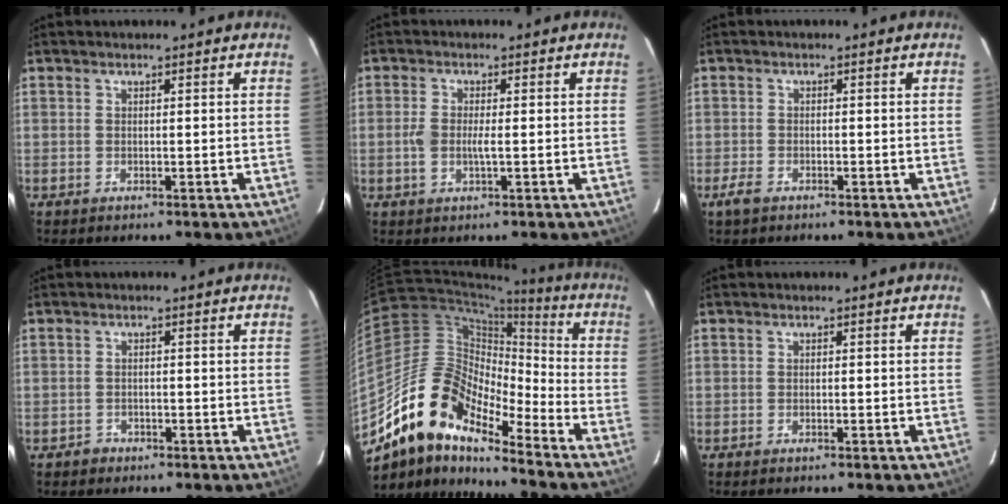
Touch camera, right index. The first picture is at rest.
{"total": 3.3, "force": [-0.5, 1.2, 3.0], "torque": [-0.067, 0.000, -0.009]}
{"total": 2.4, "force": [-1.7, 1.3, 1.1], "torque": [-0.029, -0.002, -0.033]}
{"total": 1.8, "force": [-1.1, 1.4, 0.1], "torque": [-0.004, 0.006, -0.014]}
{"total": 15.8, "force": [-12.5, 5.4, 8.0], "torque": [-0.133, 0.004, -0.253]}
{"total": 0.7, "force": [-0.6, 0.2, 0.3], "torque": [-0.007, -0.002, -0.012]}